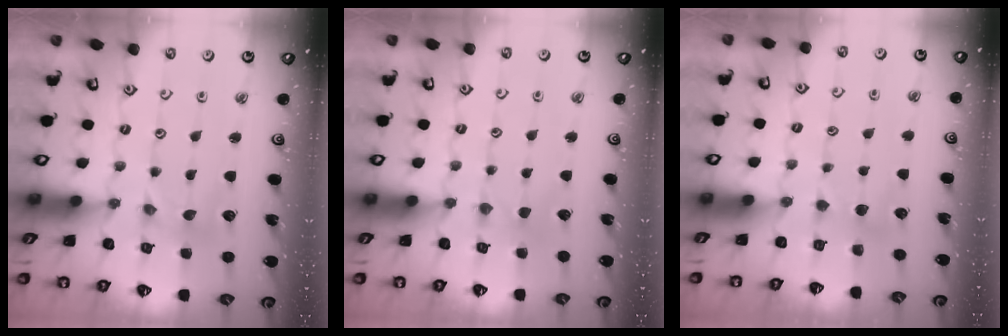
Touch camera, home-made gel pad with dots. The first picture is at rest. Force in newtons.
{"total": 1.1, "press": 1.1, "slide": 0.2}
{"total": 2.9, "press": 2.9, "slide": 0.5}